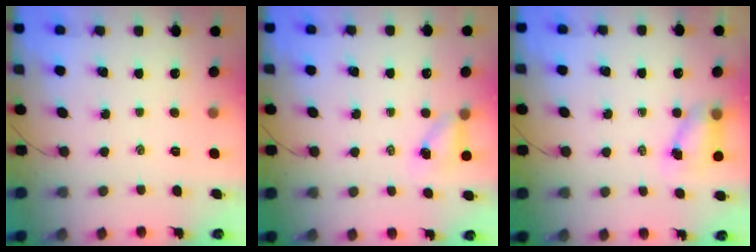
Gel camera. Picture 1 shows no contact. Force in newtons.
{"total": 4.3, "press": 4.3, "slide": 0.3}
{"total": 5.5, "press": 5.5, "slide": 0.5}